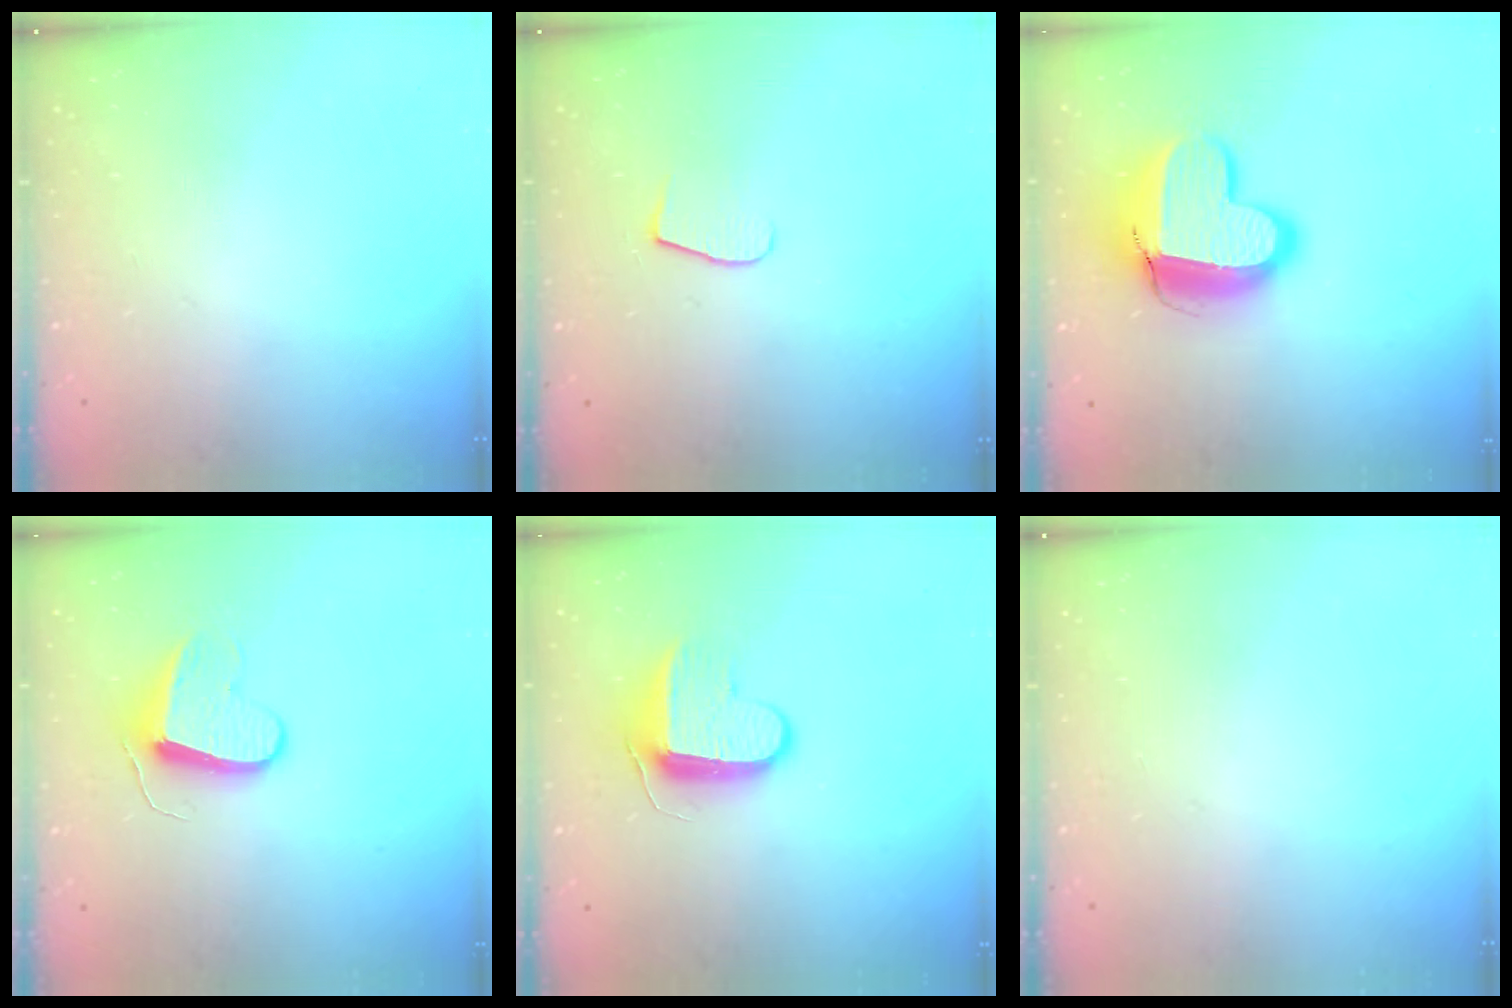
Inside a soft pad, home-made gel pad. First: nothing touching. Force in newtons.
{"total": 7.5, "press": 7.5, "slide": 0.6}
{"total": 14.4, "press": 14.4, "slide": 1.1}
{"total": 9.4, "press": 9.4, "slide": 0.9}
{"total": 9.2, "press": 9.2, "slide": 0.9}
{"total": 0.0}